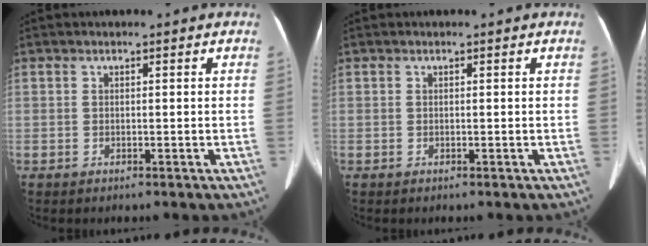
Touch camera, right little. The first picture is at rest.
{"total": 0.0}